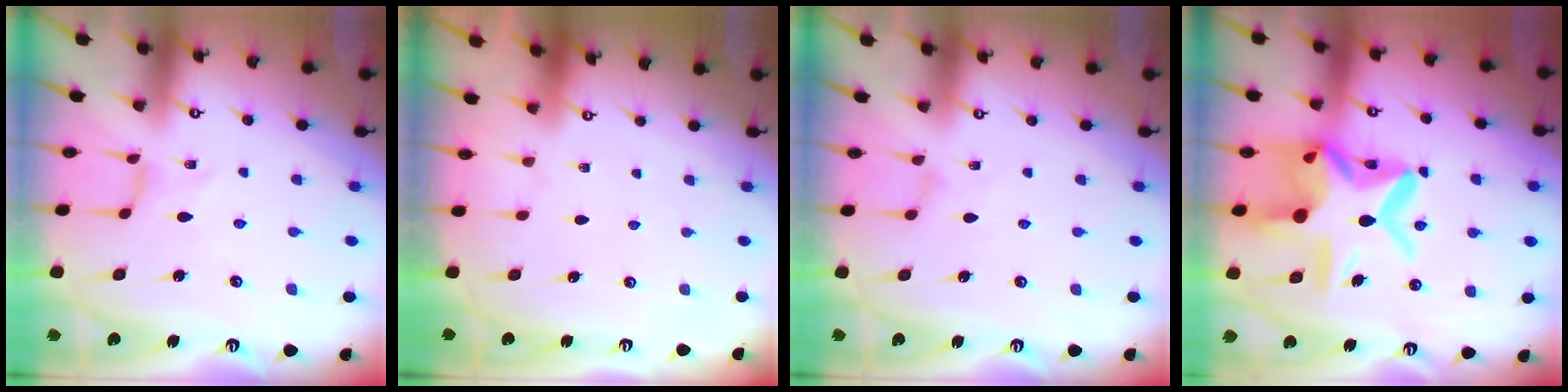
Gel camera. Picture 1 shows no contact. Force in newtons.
{"total": 0.0}
{"total": 0.6, "press": 0.5, "slide": 0.3}
{"total": 20.8, "press": 20.6, "slide": 2.5}